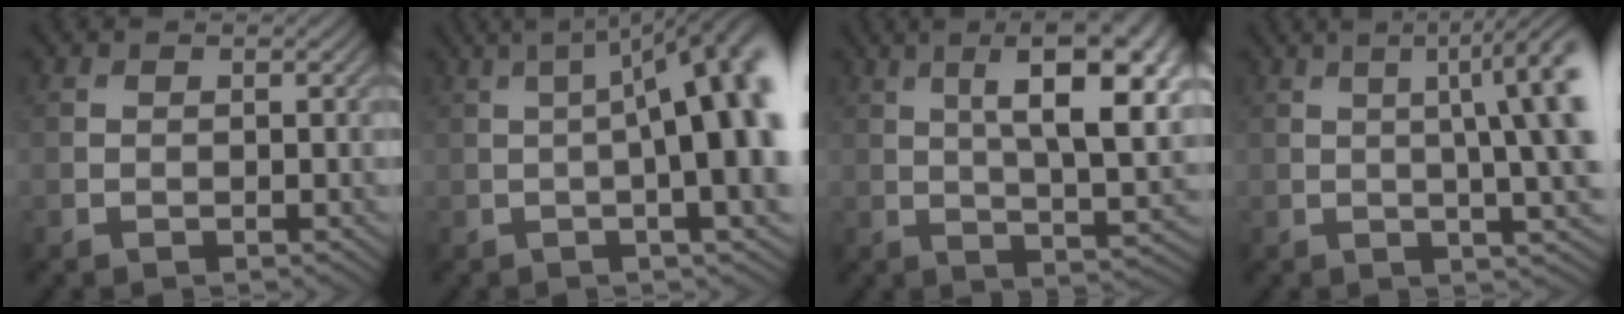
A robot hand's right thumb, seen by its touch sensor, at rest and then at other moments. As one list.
[{"total": 14.6, "force": [0.9, 4.3, 13.9], "torque": [-0.159, 0.022, 0.011]}, {"total": 13.2, "force": [4.2, 4.2, 11.8], "torque": [-0.176, 0.007, 0.069]}, {"total": 10.1, "force": [1.4, 2.3, 9.7], "torque": [-0.117, 0.018, 0.022]}]